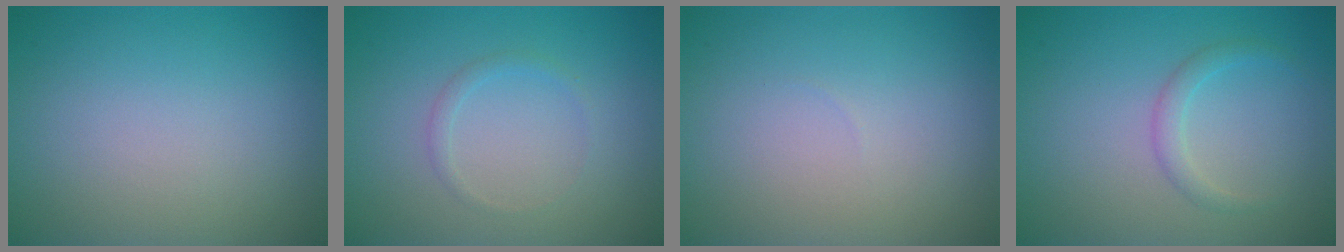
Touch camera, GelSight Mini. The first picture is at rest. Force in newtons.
{"total": 0.9, "press": 0.9, "slide": 0.0}
{"total": 0.0}
{"total": 1.4, "press": 1.4, "slide": 0.0}